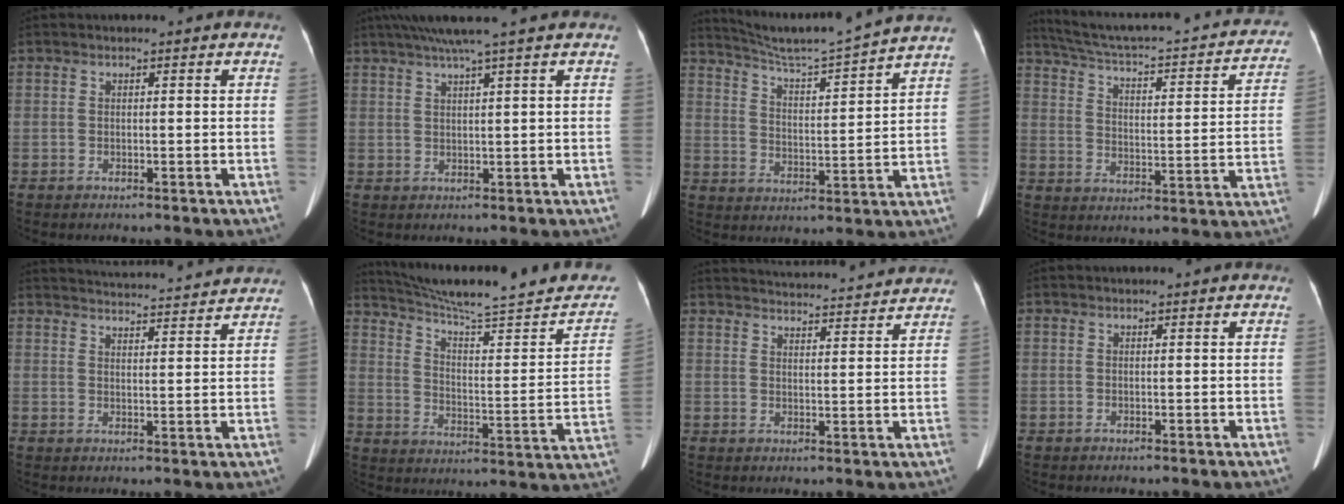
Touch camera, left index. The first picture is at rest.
{"total": 6.7, "force": [5.1, -1.5, 4.0], "torque": [-0.062, 0.021, 0.079]}
{"total": 14.9, "force": [13.8, -2.3, 5.1], "torque": [-0.100, -0.024, 0.203]}
{"total": 27.0, "force": [23.6, 3.9, 12.5], "torque": [-0.186, -0.026, 0.298]}
{"total": 18.3, "force": [17.5, 1.1, 5.0], "torque": [-0.079, 0.010, 0.228]}
{"total": 24.2, "force": [21.4, 1.7, 11.2], "torque": [-0.162, -0.039, 0.291]}
{"total": 18.6, "force": [17.9, 1.5, 4.9], "torque": [-0.075, 0.009, 0.231]}
{"total": 0.0}